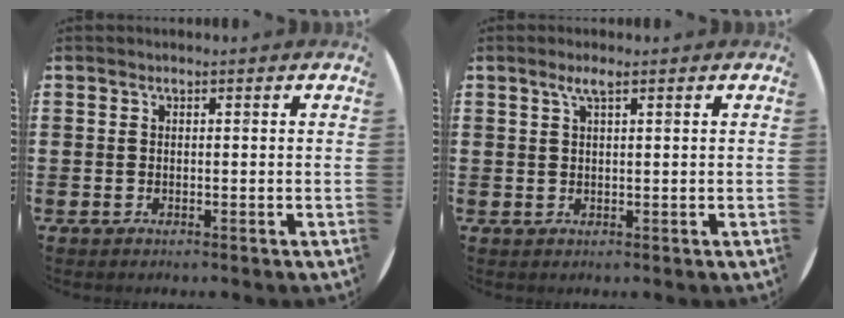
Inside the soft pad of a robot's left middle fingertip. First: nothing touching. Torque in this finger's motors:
{"motor_torque": [0.37, -0.10, 0.05, 0.04]}